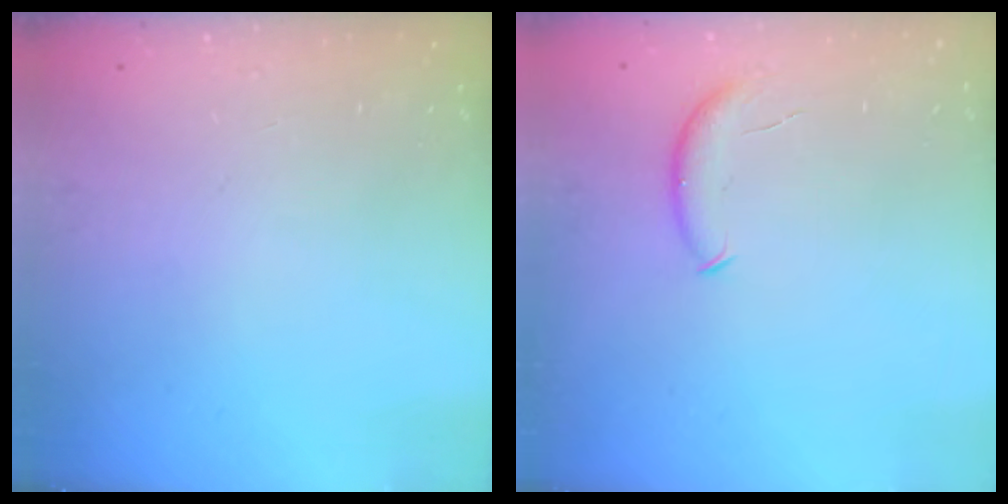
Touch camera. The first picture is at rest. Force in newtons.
{"total": 6.8, "press": 6.8, "slide": 0.6}